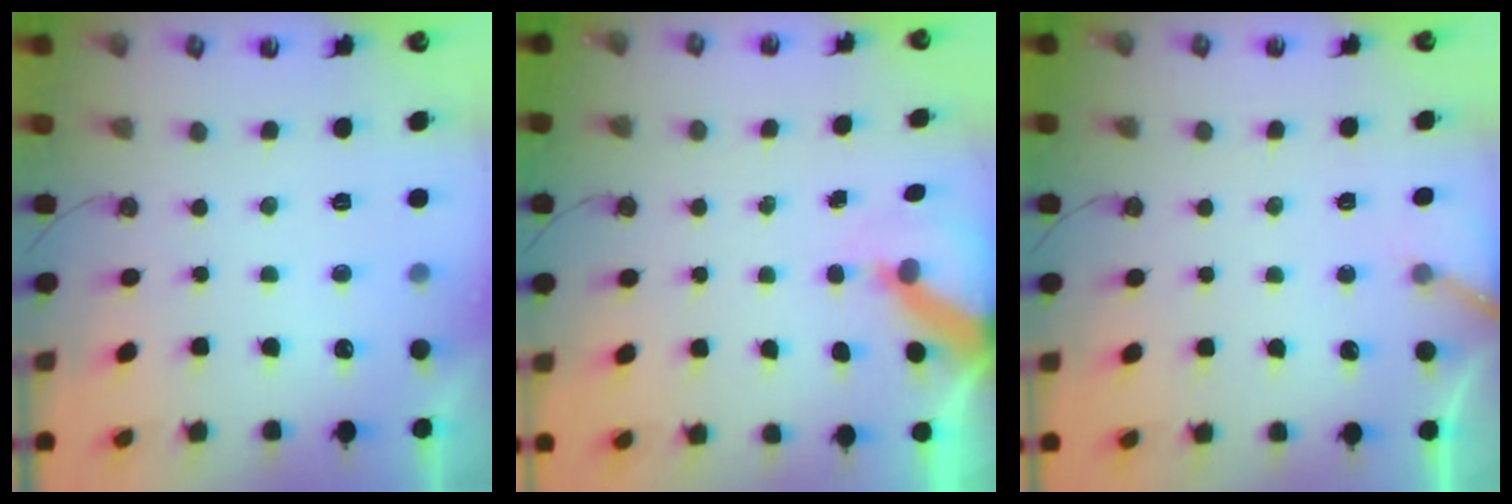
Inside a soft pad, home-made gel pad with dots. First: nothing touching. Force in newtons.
{"total": 6.0, "press": 6.0, "slide": 0.5}
{"total": 5.4, "press": 5.4, "slide": 0.5}